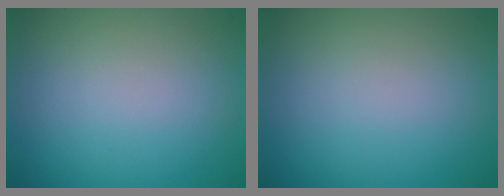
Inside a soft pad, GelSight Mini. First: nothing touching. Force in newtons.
{"total": 0.0}